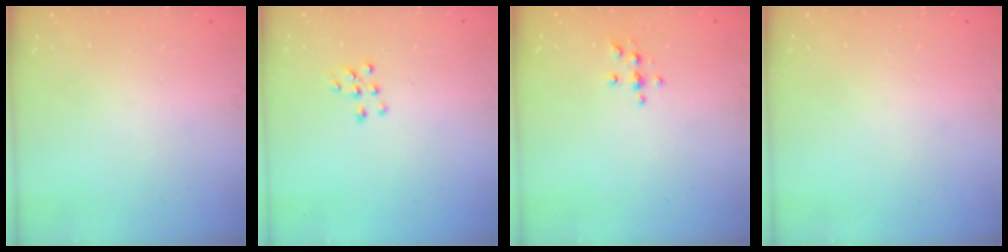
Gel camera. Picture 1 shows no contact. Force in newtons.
{"total": 5.6, "press": 5.6, "slide": 0.8}
{"total": 4.3, "press": 4.3, "slide": 0.5}
{"total": 0.0}